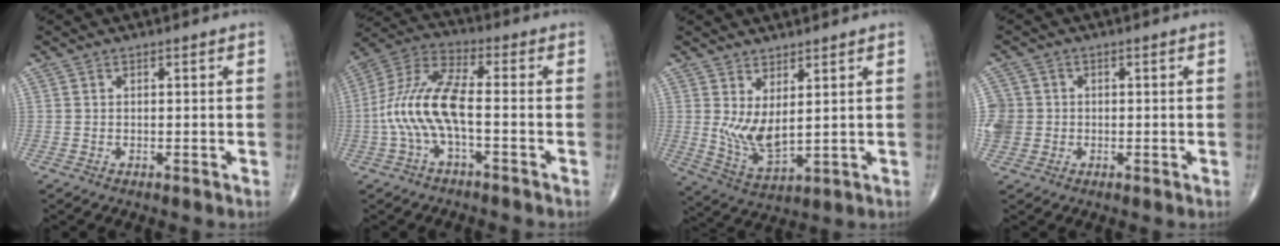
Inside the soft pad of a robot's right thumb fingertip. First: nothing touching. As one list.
[{"total": 12.4, "force": [-2.3, 4.4, 11.3], "torque": [-0.256, 0.042, -0.050]}, {"total": 7.4, "force": [2.0, 3.0, 6.5], "torque": [-0.122, -0.034, 0.049]}, {"total": 5.8, "force": [-0.2, 5.6, 1.6], "torque": [-0.031, 0.014, 0.000]}]